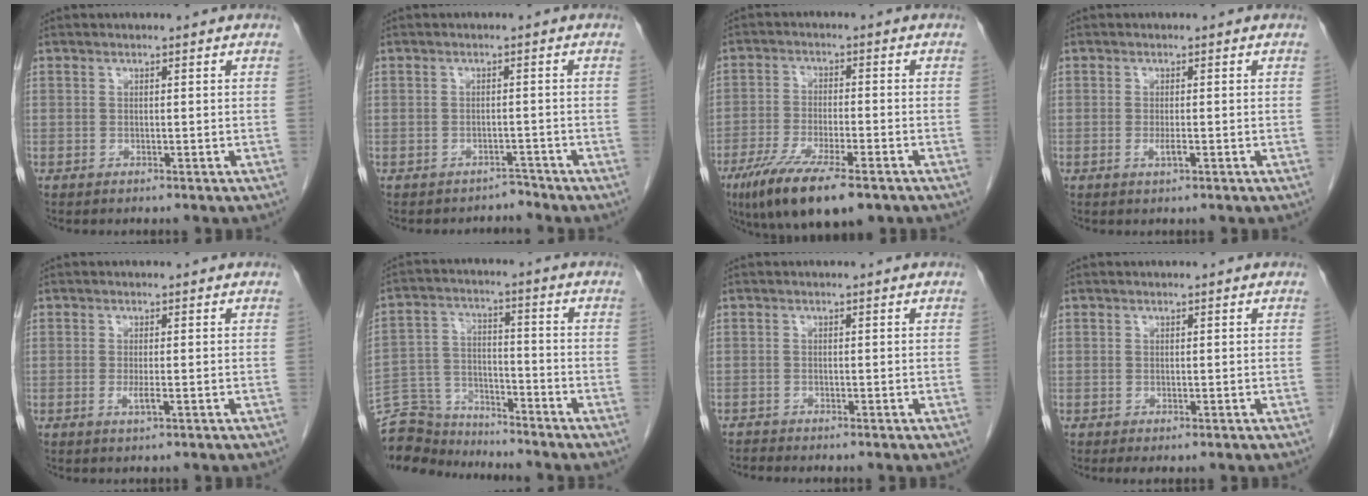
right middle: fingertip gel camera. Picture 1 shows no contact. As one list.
[{"total": 1.9, "force": [-1.7, 0.5, -0.7], "torque": [0.015, -0.001, -0.021]}, {"total": 13.3, "force": [-8.7, 2.9, 9.6], "torque": [-0.172, -0.032, -0.142]}, {"total": 1.3, "force": [-0.4, 0.1, 1.3], "torque": [-0.028, -0.003, -0.007]}, {"total": 1.6, "force": [-0.5, 0.1, 1.5], "torque": [-0.032, -0.005, -0.008]}, {"total": 11.3, "force": [-10.9, 2.7, 0.6], "torque": [-0.018, 0.026, -0.201]}, {"total": 0.8, "force": [-0.8, -0.2, -0.3], "torque": [-0.002, -0.008, -0.018]}, {"total": 0.9, "force": [-0.4, 0.4, 0.7], "torque": [-0.009, -0.004, -0.001]}]